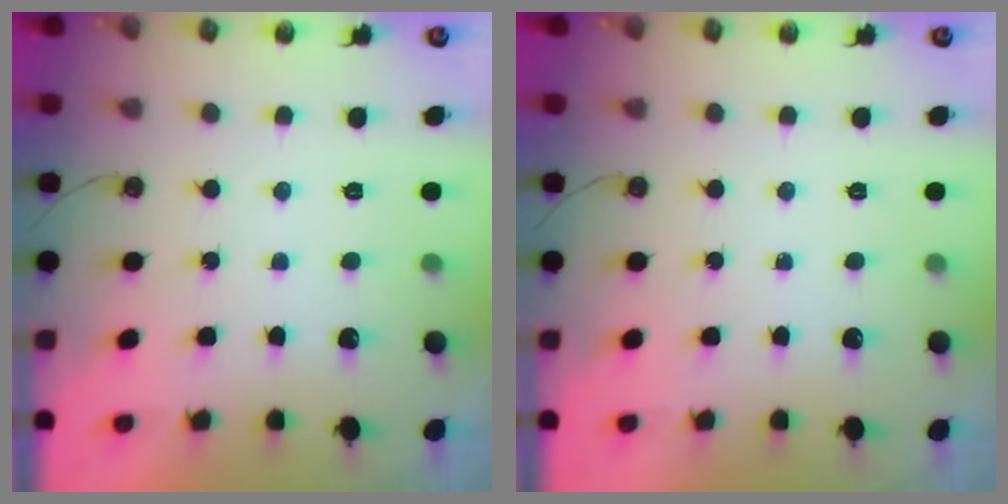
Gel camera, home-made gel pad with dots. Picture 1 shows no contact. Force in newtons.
{"total": 0.0}